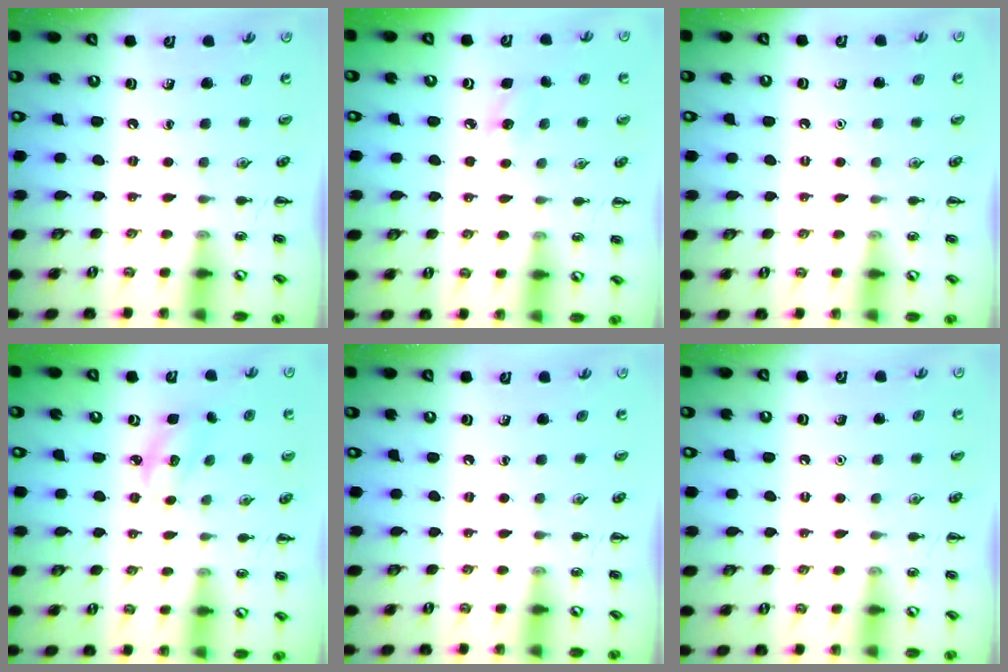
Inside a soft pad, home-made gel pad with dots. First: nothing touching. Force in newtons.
{"total": 6.1, "press": 5.9, "slide": 1.7}
{"total": 1.6, "press": 1.5, "slide": 0.1}
{"total": 2.6, "press": 2.5, "slide": 0.5}
{"total": 0.0}
{"total": 1.6, "press": 1.6, "slide": 0.1}